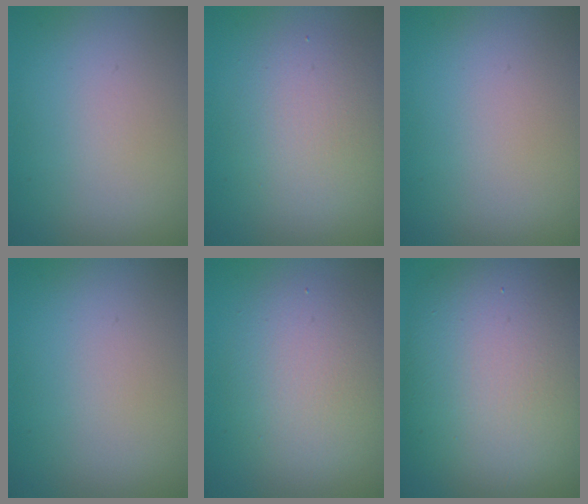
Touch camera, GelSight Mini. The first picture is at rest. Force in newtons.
{"total": 3.9, "press": 3.9, "slide": 0.0}
{"total": 0.0}
{"total": 0.0}
{"total": 4.7, "press": 4.7, "slide": 0.3}
{"total": 12.8, "press": 12.8, "slide": 0.7}